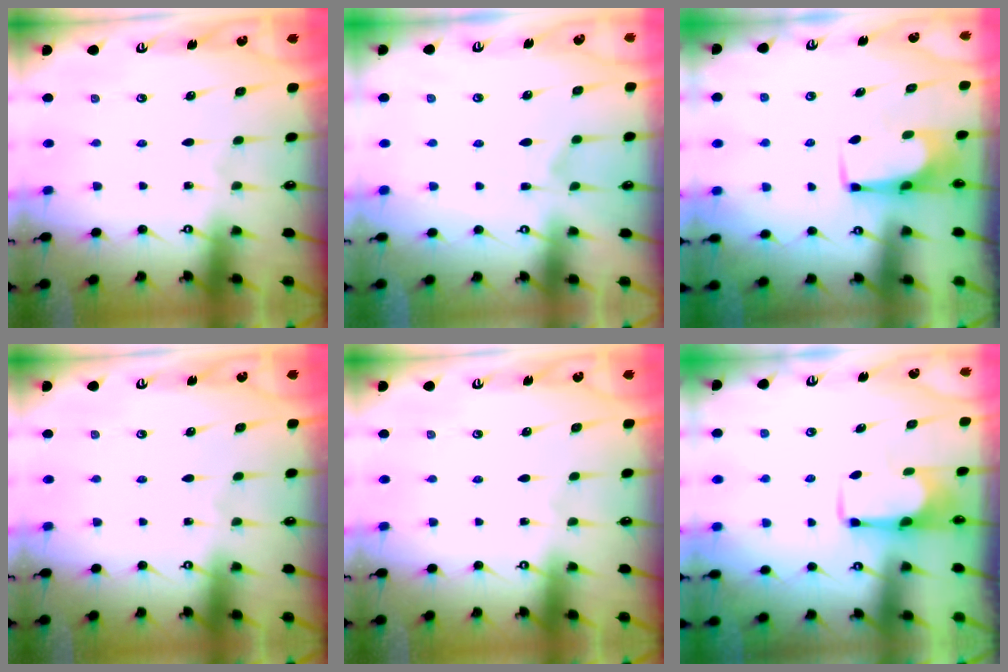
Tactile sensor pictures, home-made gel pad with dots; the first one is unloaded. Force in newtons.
{"total": 6.3, "press": 6.1, "slide": 1.4}
{"total": 1.5, "press": 1.4, "slide": 0.2}
{"total": 0.0}
{"total": 0.0}
{"total": 2.0, "press": 1.8, "slide": 0.8}